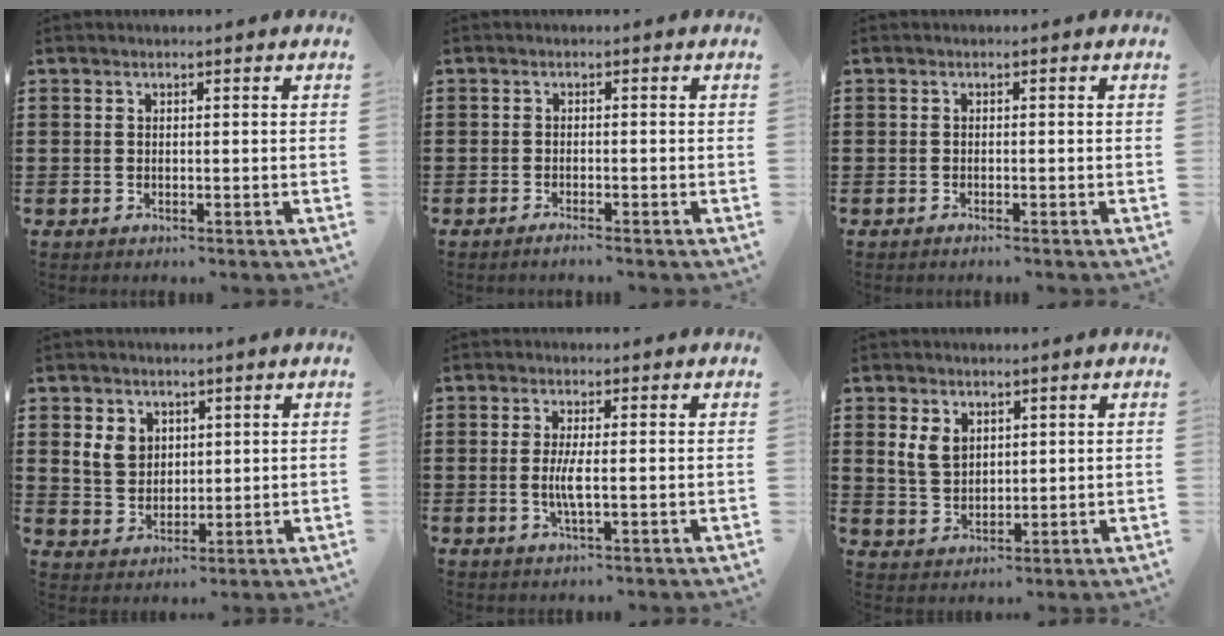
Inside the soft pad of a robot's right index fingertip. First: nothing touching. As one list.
[{"total": 1.2, "force": [-1.1, -0.1, 0.4], "torque": [-0.007, -0.003, -0.020]}, {"total": 0.7, "force": [-0.7, -0.1, 0.1], "torque": [-0.003, -0.002, -0.014]}, {"total": 5.2, "force": [1.9, 4.3, 2.2], "torque": [-0.061, 0.016, 0.035]}, {"total": 3.4, "force": [-0.4, 0.3, 3.3], "torque": [-0.074, -0.011, -0.012]}, {"total": 4.4, "force": [1.8, 3.2, 2.5], "torque": [-0.060, 0.012, 0.033]}]